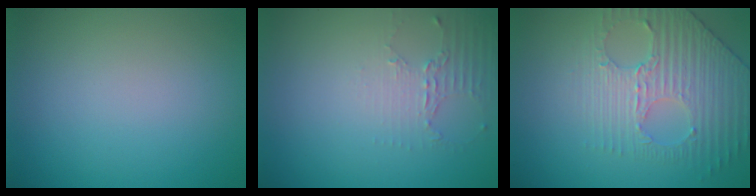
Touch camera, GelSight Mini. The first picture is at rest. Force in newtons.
{"total": 2.1, "press": 1.5, "slide": 1.5}
{"total": 3.9, "press": 3.8, "slide": 0.8}